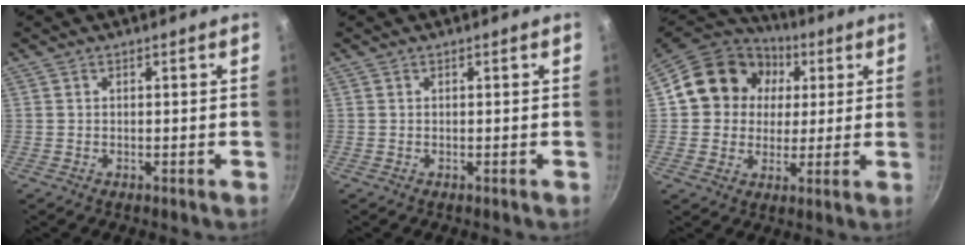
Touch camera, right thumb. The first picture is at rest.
{"total": 0.0}
{"total": 16.1, "force": [3.7, 14.1, 6.9], "torque": [-0.095, 0.020, 0.051]}